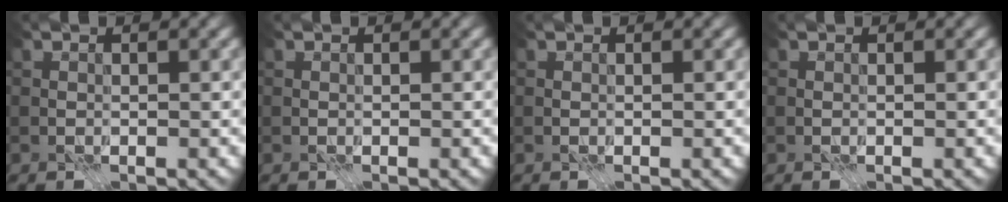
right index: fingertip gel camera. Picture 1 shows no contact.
{"total": 0.0}
{"total": 0.0}
{"total": 0.0}